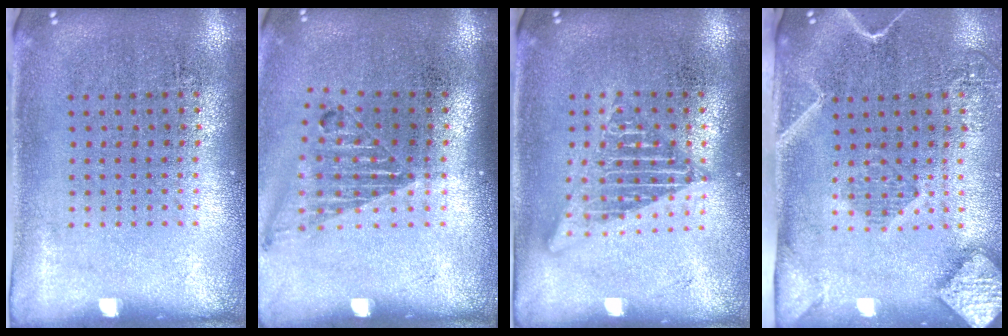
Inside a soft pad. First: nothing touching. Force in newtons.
{"total": 1.2, "press": 1.1, "slide": 0.4}
{"total": 1.7, "press": 1.7, "slide": 0.2}
{"total": 2.5, "press": 1.9, "slide": 1.7}